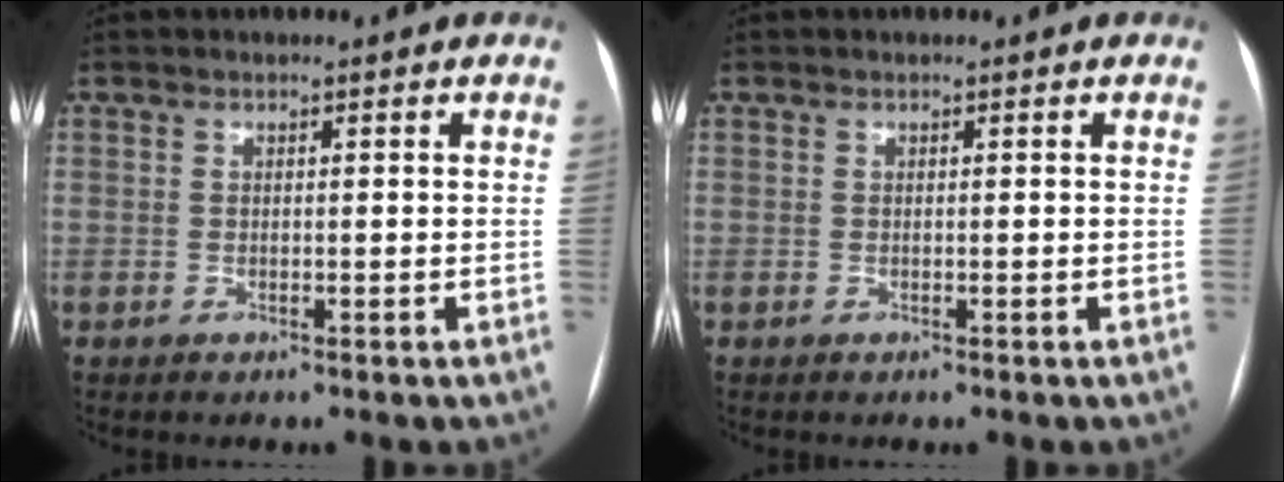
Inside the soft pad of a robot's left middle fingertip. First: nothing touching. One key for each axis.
{"total": 0.0}